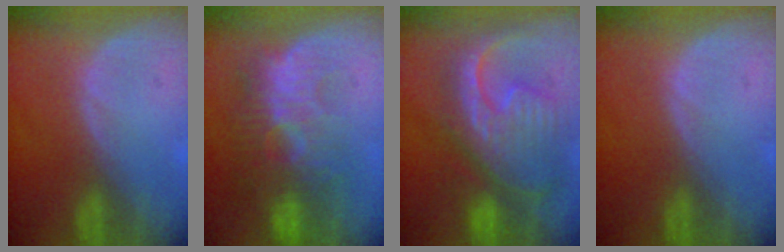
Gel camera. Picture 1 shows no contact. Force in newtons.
{"total": 10.5, "press": 9.5, "slide": 4.5}
{"total": 12.5, "press": 10.7, "slide": 6.5}
{"total": 0.0}